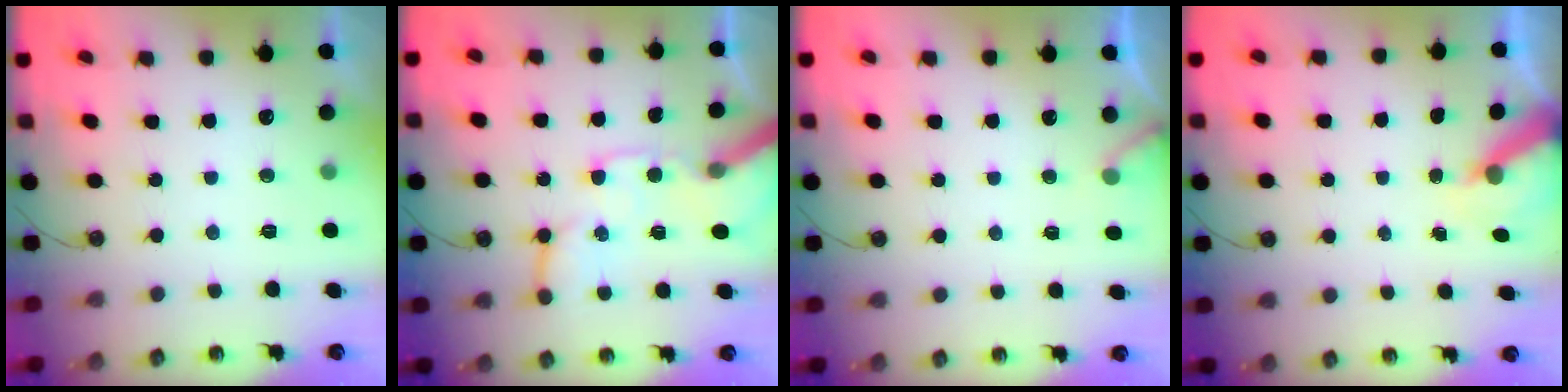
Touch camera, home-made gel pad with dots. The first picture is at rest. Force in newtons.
{"total": 15.9, "press": 15.7, "slide": 2.6}
{"total": 3.6, "press": 3.6, "slide": 0.1}
{"total": 6.0, "press": 6.0, "slide": 0.5}